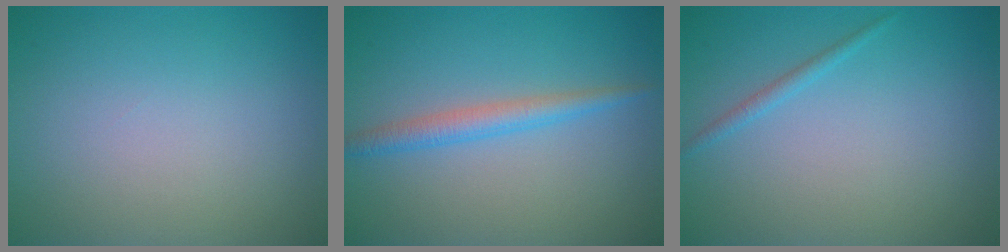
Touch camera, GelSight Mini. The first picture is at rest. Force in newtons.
{"total": 2.3, "press": 2.3, "slide": 0.1}
{"total": 0.9, "press": 0.9, "slide": 0.2}